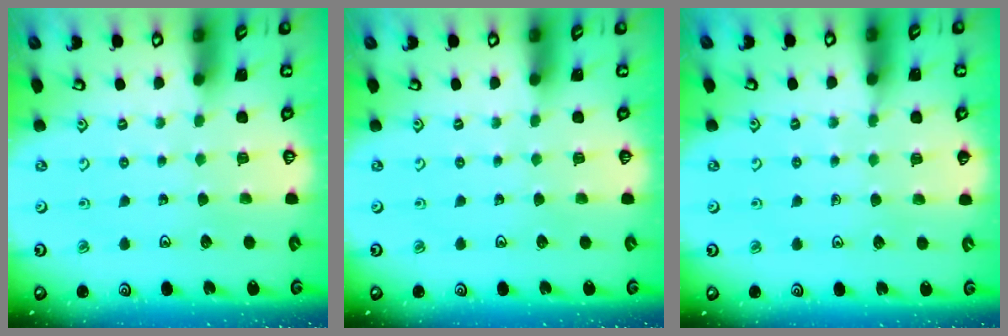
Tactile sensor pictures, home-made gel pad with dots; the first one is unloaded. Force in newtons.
{"total": 0.0}
{"total": 2.7, "press": 2.7, "slide": 0.4}